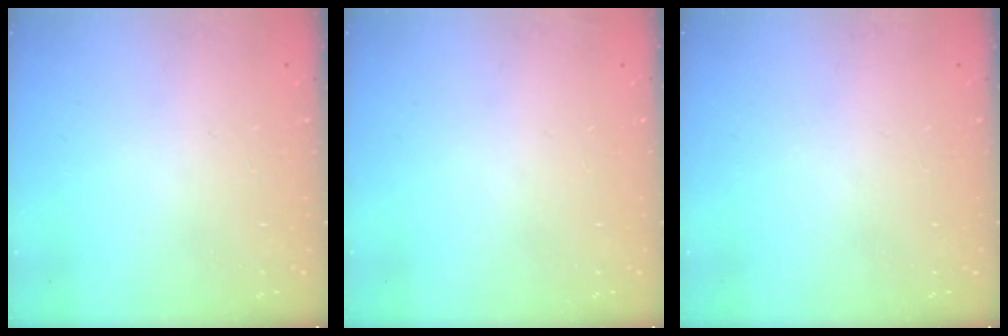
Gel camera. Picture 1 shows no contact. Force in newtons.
{"total": 2.2, "press": 2.1, "slide": 0.8}
{"total": 0.0}